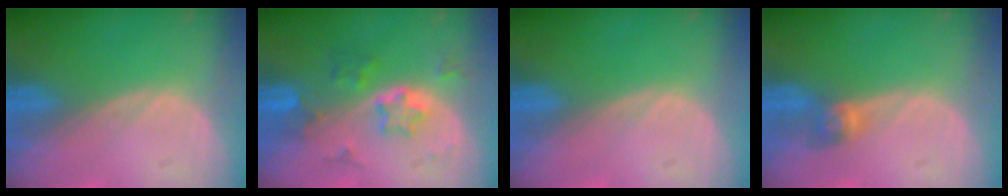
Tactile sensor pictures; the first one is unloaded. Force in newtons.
{"total": 5.9, "press": 5.3, "slide": 2.5}
{"total": 0.0}
{"total": 2.7, "press": 2.5, "slide": 0.9}